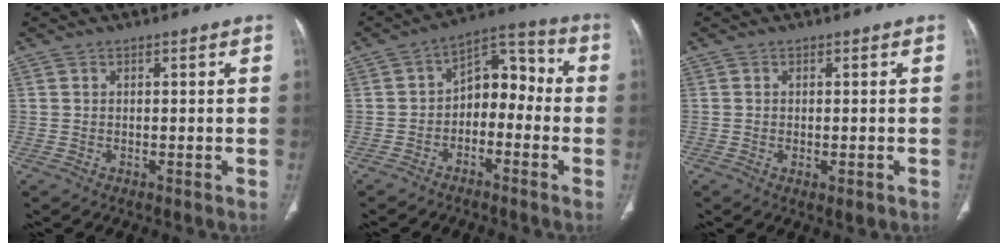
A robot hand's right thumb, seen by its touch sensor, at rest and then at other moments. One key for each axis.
{"total": 9.6, "fx": -2.1, "fy": 6.5, "fz": 6.8, "tx": -0.063, "ty": 0.052, "tz": -0.048}
{"total": 2.1, "fx": -0.8, "fy": 0.8, "fz": 1.8, "tx": -0.025, "ty": 0.000, "tz": -0.004}